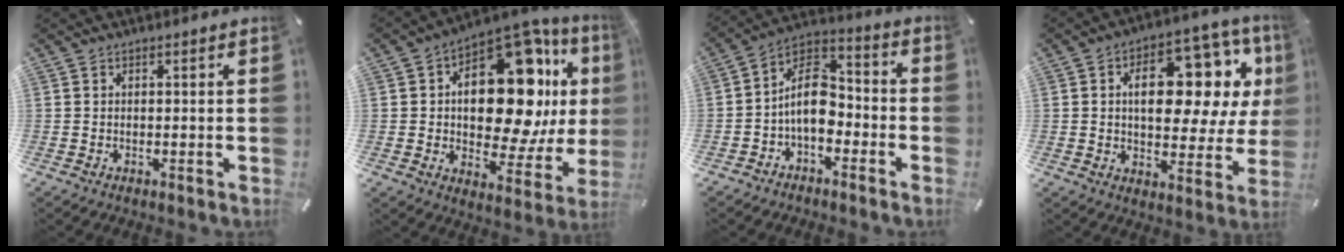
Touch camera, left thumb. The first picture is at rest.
{"total": 22.7, "force": [5.9, 12.1, 18.3], "torque": [-0.270, -0.054, 0.092]}
{"total": 11.8, "force": [-3.3, 7.7, 8.2], "torque": [-0.157, 0.021, -0.060]}
{"total": 17.4, "force": [5.9, 10.1, 12.9], "torque": [-0.179, -0.035, 0.097]}